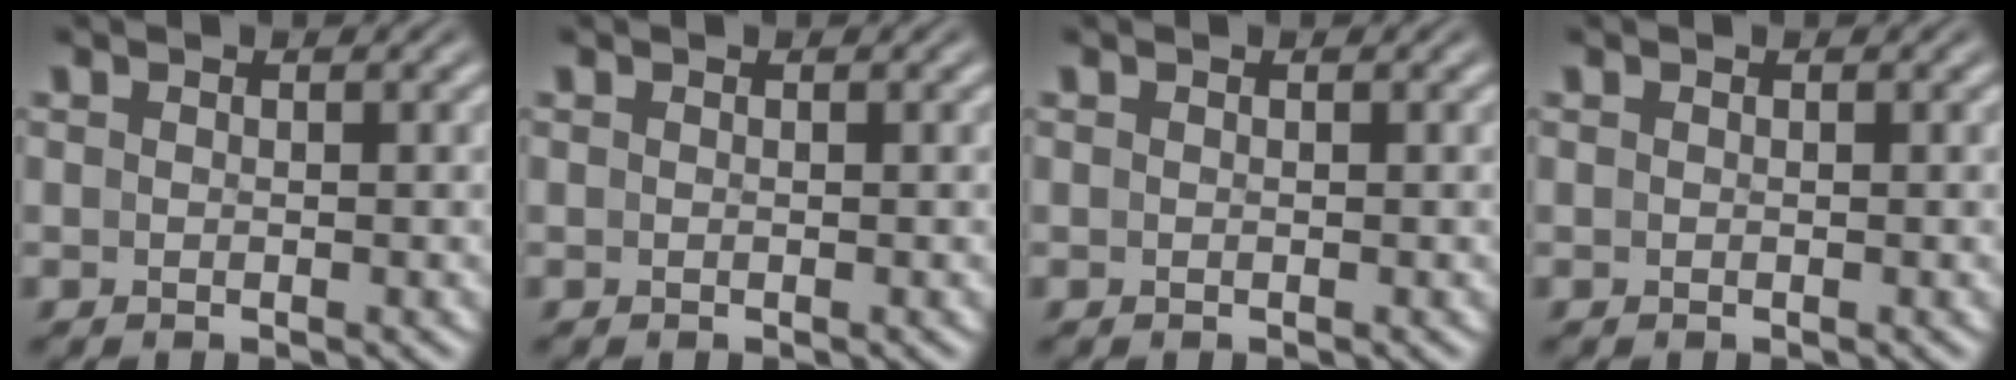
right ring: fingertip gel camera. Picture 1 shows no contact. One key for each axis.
{"total": 0.0}
{"total": 0.0}
{"total": 0.0}